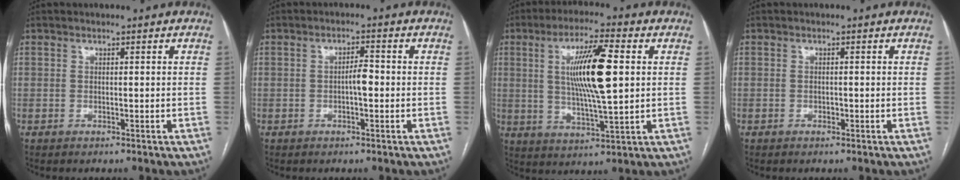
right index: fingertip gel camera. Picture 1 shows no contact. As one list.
[{"total": 2.6, "force": [-0.5, 0.7, 2.5], "torque": [-0.038, 0.005, -0.008]}, {"total": 12.5, "force": [2.2, 1.4, 12.2], "torque": [-0.222, 0.002, 0.039]}, {"total": 0.6, "force": [-0.2, 0.4, 0.4], "torque": [-0.008, 0.001, -0.003]}]